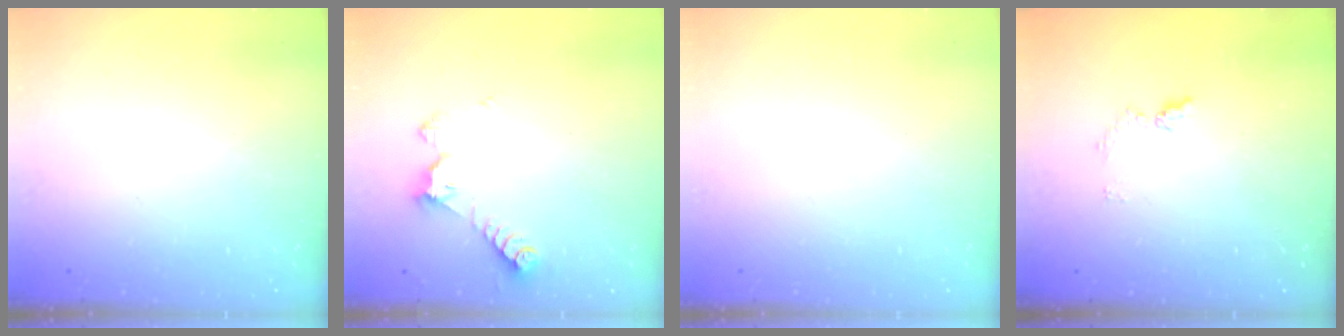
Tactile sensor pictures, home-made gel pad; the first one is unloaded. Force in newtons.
{"total": 6.7, "press": 6.7, "slide": 0.4}
{"total": 0.0}
{"total": 6.4, "press": 6.4, "slide": 0.7}